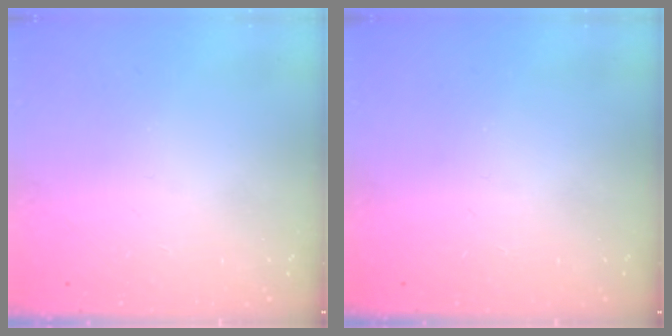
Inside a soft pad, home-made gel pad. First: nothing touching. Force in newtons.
{"total": 0.0}